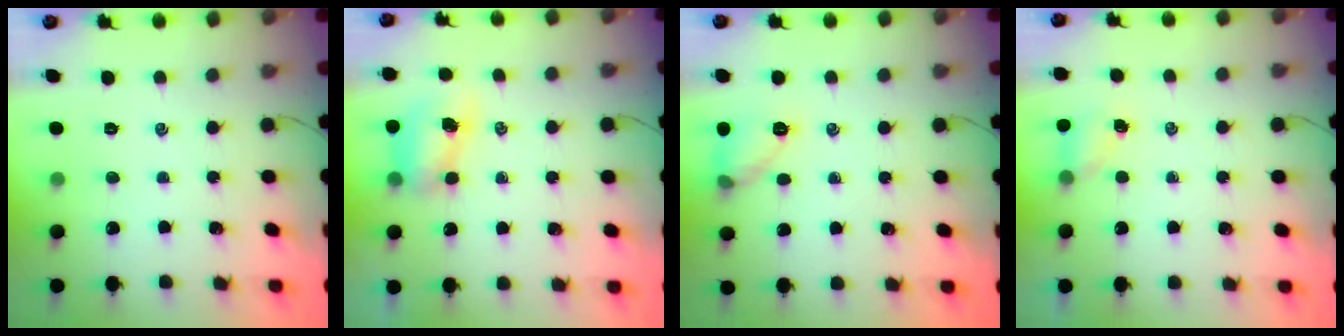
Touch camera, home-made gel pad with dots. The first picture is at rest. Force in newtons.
{"total": 7.6, "press": 7.5, "slide": 1.0}
{"total": 8.7, "press": 8.5, "slide": 1.6}
{"total": 4.4, "press": 4.2, "slide": 1.3}